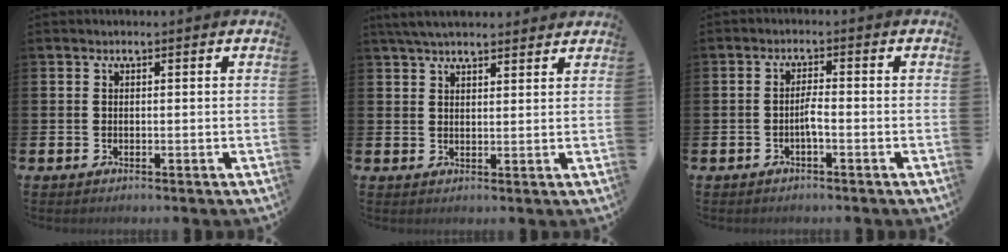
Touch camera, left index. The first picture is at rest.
{"total": 4.4, "force": [4.0, 1.0, 1.4], "torque": [-0.035, -0.009, 0.076]}
{"total": 1.7, "force": [-0.7, 0.1, 1.6], "torque": [-0.030, 0.001, -0.013]}